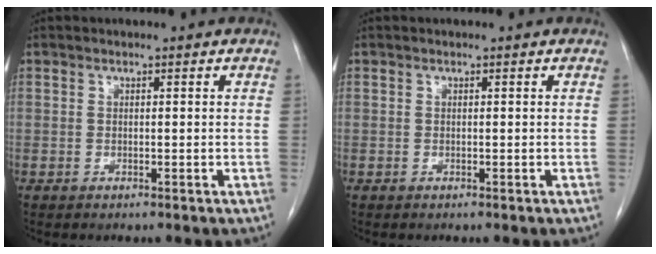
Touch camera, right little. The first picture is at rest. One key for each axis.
{"total": 0.0}